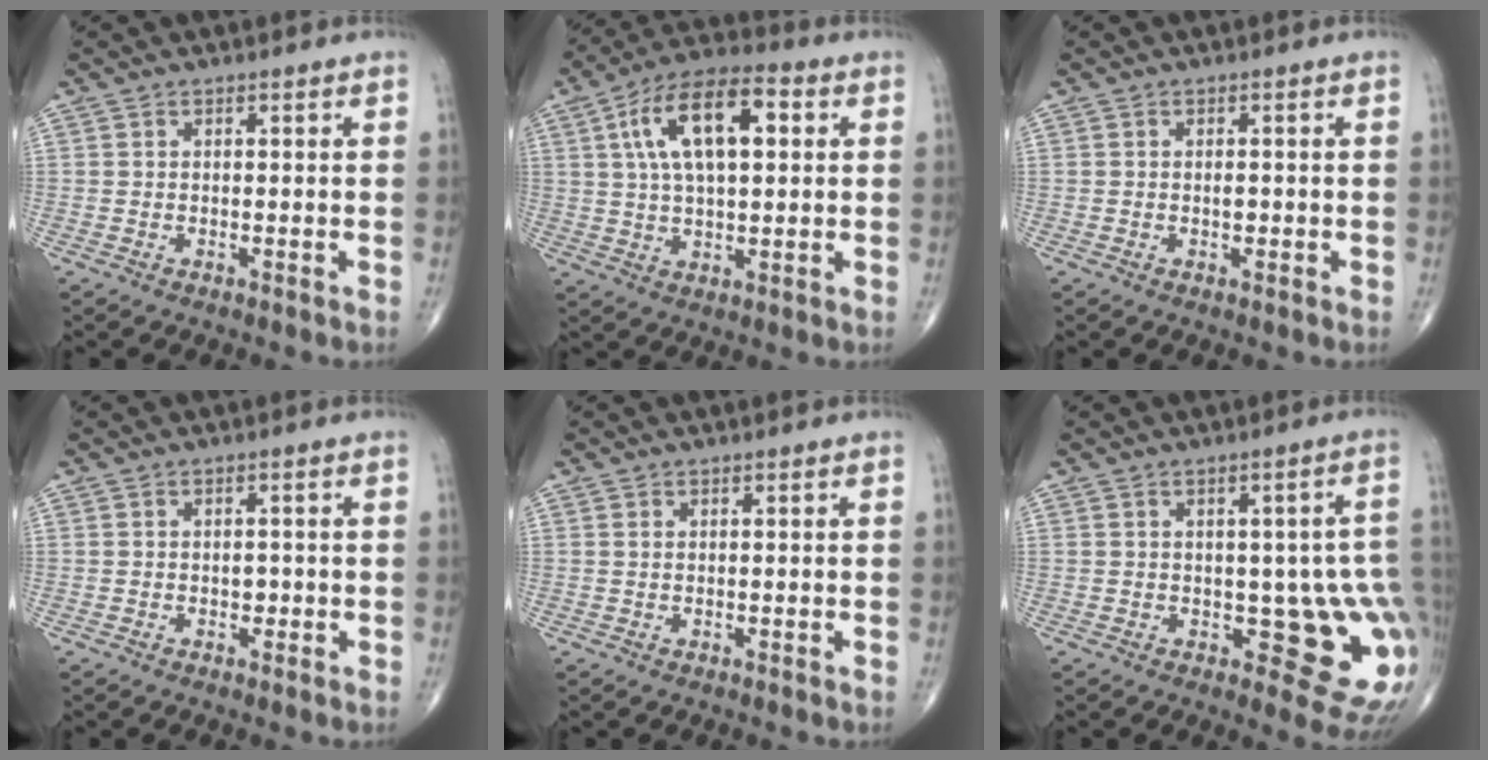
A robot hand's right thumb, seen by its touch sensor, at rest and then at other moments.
{"total": 15.4, "force": [4.0, 7.0, 13.1], "torque": [-0.224, 0.017, 0.063]}
{"total": 1.0, "force": [-0.2, 0.6, 0.8], "torque": [-0.013, 0.000, -0.003]}
{"total": 1.3, "force": [-0.3, 1.0, 0.8], "torque": [-0.005, 0.003, -0.004]}
{"total": 0.0}
{"total": 11.8, "force": [-1.1, 5.3, 10.5], "torque": [-0.083, -0.001, -0.006]}